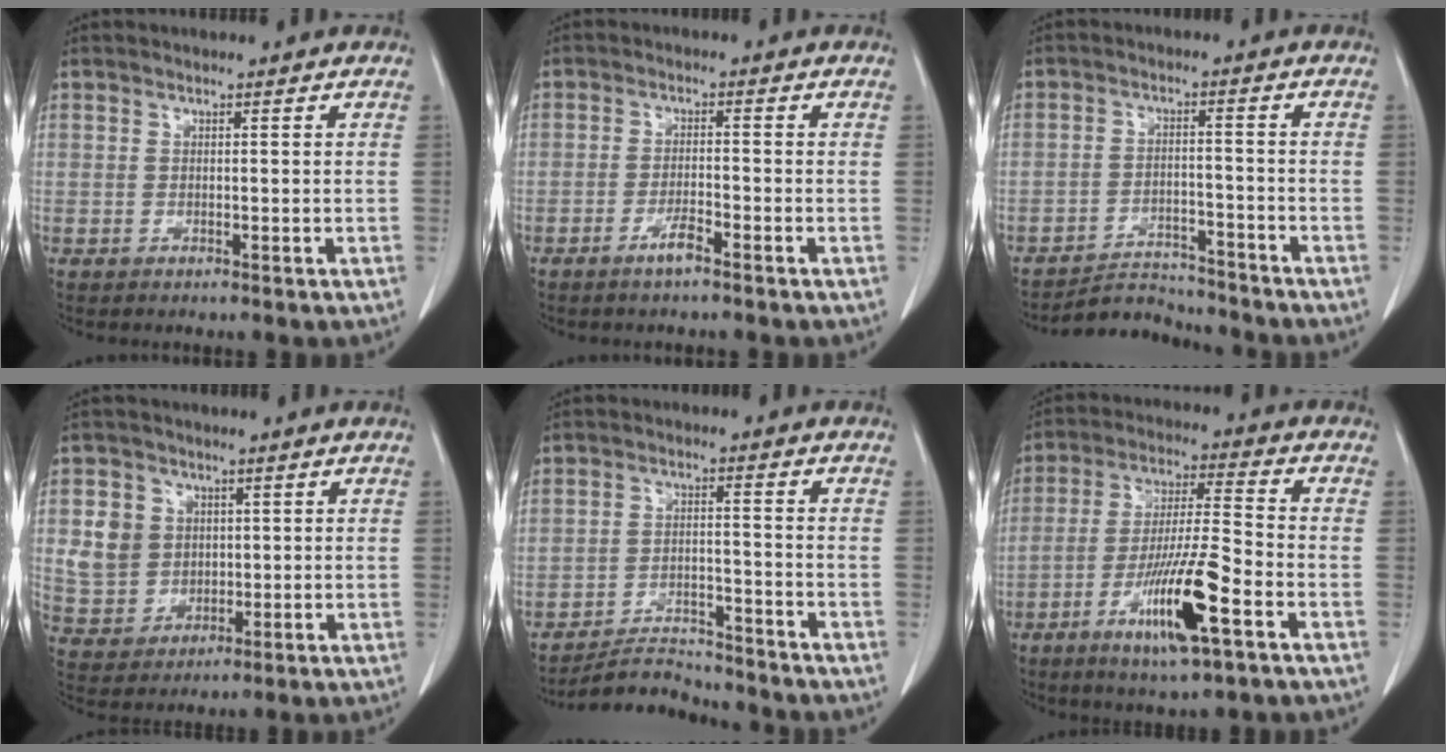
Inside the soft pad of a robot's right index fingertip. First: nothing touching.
{"total": 2.9, "force": [-2.1, 0.2, 2.0], "torque": [-0.038, -0.001, -0.039]}
{"total": 6.0, "force": [-5.8, 1.1, -0.9], "torque": [0.016, 0.008, -0.095]}
{"total": 7.3, "force": [1.6, 6.7, 2.5], "torque": [-0.061, 0.017, 0.041]}
{"total": 6.6, "force": [-6.6, 1.0, -0.4], "torque": [0.008, 0.003, -0.110]}
{"total": 13.5, "force": [-6.1, 1.0, 12.1], "torque": [-0.226, -0.016, -0.108]}